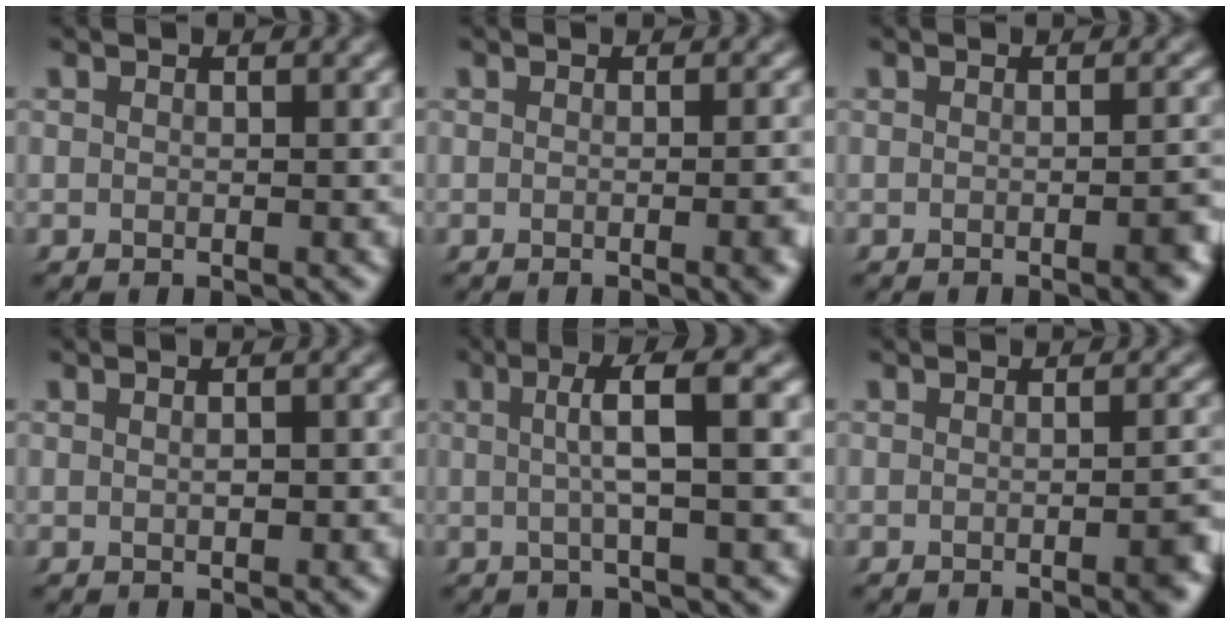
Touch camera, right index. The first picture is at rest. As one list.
[{"total": 1.7, "force": [-0.3, 0.0, 1.6], "torque": [-0.019, 0.011, -0.013]}, {"total": 2.5, "force": [-0.8, 0.6, 2.3], "torque": [-0.021, 0.009, -0.021]}, {"total": 1.1, "force": [0.0, 0.4, 1.0], "torque": [-0.016, -0.002, -0.001]}, {"total": 4.0, "force": [0.8, -0.2, 3.9], "torque": [-0.063, 0.016, 0.009]}, {"total": 2.6, "force": [-0.8, 0.7, 2.4], "torque": [-0.021, 0.009, -0.023]}]